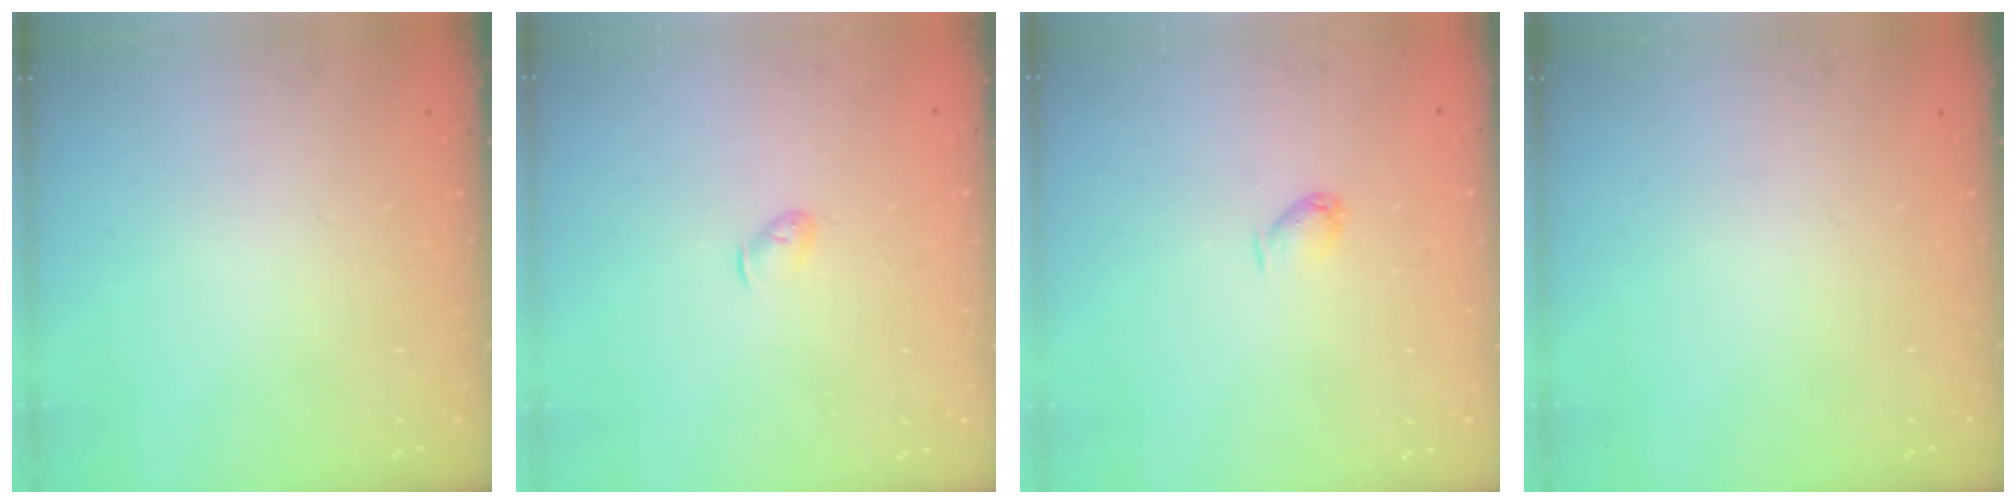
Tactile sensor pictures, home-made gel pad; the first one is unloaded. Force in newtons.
{"total": 4.0, "press": 3.9, "slide": 0.8}
{"total": 3.5, "press": 3.5, "slide": 0.6}
{"total": 0.0}